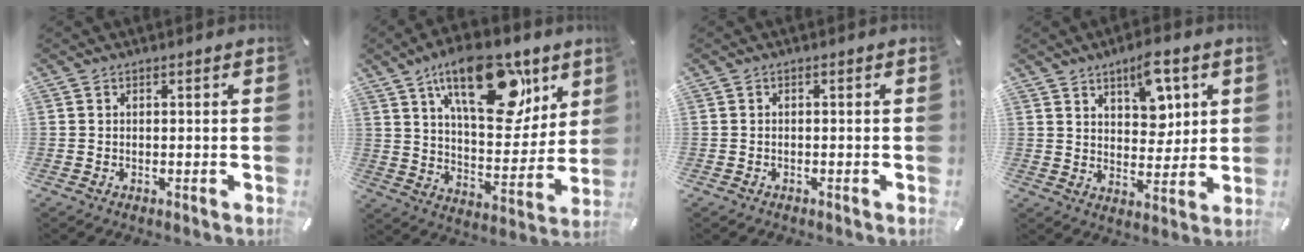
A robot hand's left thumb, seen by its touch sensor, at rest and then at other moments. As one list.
[{"total": 23.4, "force": [13.1, 11.2, 15.8], "torque": [-0.225, -0.066, 0.215]}, {"total": 0.7, "force": [-0.5, 0.5, 0.2], "torque": [-0.003, 0.003, -0.012]}, {"total": 9.3, "force": [5.4, 5.4, 5.3], "torque": [-0.056, -0.026, 0.088]}]